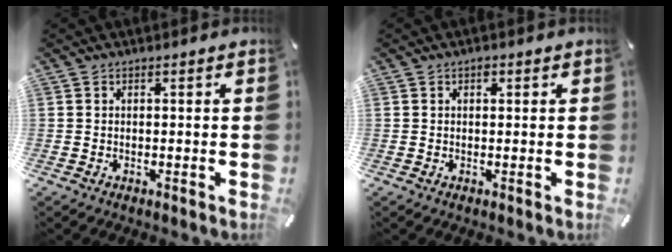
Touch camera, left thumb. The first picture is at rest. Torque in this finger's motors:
{"motor_torque": [0.39, 0.14, 0.22, -0.11, 0.07]}